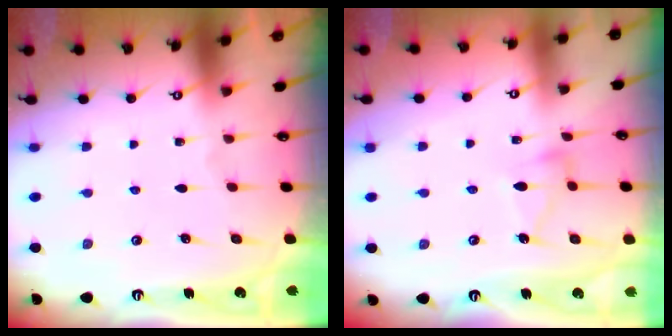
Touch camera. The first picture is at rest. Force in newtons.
{"total": 7.4, "press": 7.4, "slide": 0.5}